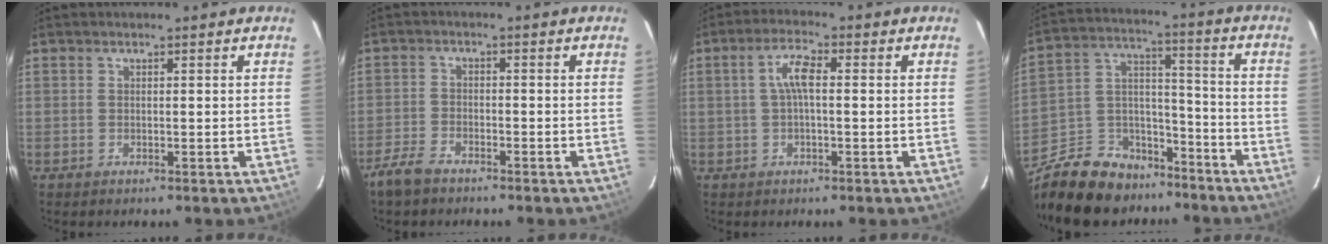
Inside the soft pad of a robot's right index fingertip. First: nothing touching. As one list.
[{"total": 4.9, "force": [-4.0, 2.0, 2.1], "torque": [-0.064, -0.002, -0.080]}, {"total": 4.4, "force": [0.3, 1.3, 4.2], "torque": [-0.083, 0.012, 0.006]}, {"total": 21.1, "force": [-16.0, 11.0, 8.0], "torque": [-0.194, 0.045, -0.244]}]